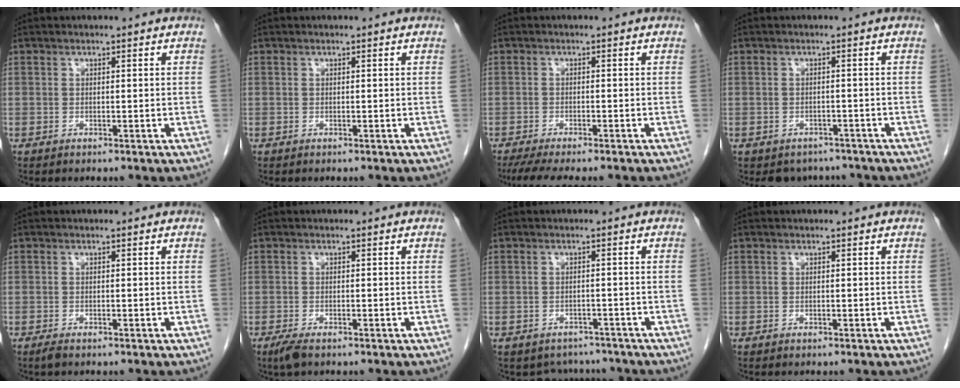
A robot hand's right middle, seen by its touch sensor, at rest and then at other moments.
{"total": 0.0}
{"total": 8.4, "force": [-6.9, 1.1, 4.5], "torque": [-0.064, -0.013, -0.105]}
{"total": 4.6, "force": [-4.0, 2.4, 0.1], "torque": [0.007, 0.007, -0.049]}
{"total": 0.8, "force": [-0.7, 0.2, 0.5], "torque": [-0.016, -0.003, -0.012]}
{"total": 2.2, "force": [-1.5, 0.6, 1.5], "torque": [-0.037, -0.007, -0.028]}
{"total": 5.4, "force": [-4.8, 2.5, -0.3], "torque": [0.011, 0.014, -0.057]}
{"total": 0.0}